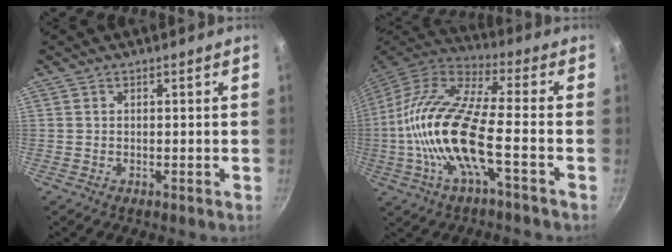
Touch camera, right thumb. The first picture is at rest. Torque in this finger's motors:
{"motor_torque": [0.02, 1.55, 2.14, -0.65, 0.51]}